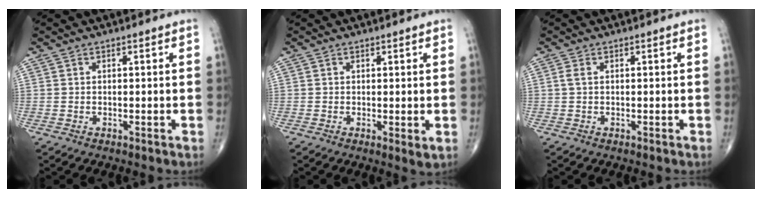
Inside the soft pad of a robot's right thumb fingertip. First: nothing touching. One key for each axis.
{"total": 1.9, "fx": 0.0, "fy": 0.5, "fz": 1.8, "tx": -0.032, "ty": -0.009, "tz": 0.000}
{"total": 1.1, "fx": 0.2, "fy": 0.5, "fz": 0.9, "tx": -0.025, "ty": 0.002, "tz": 0.003}